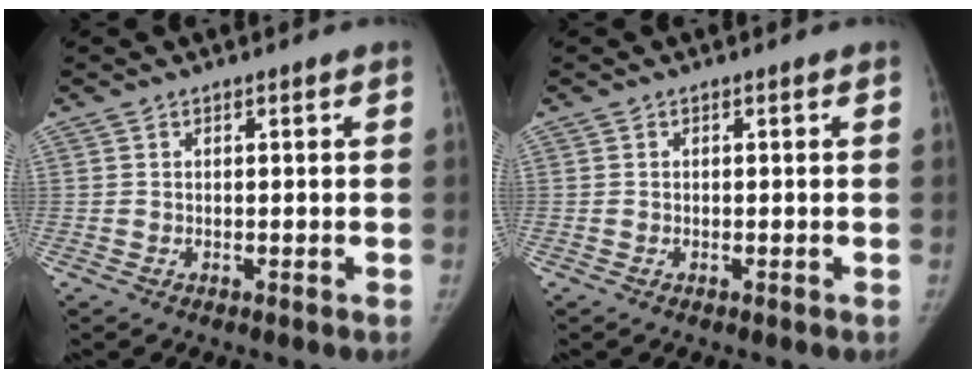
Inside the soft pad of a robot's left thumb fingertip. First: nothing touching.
{"total": 0.0}